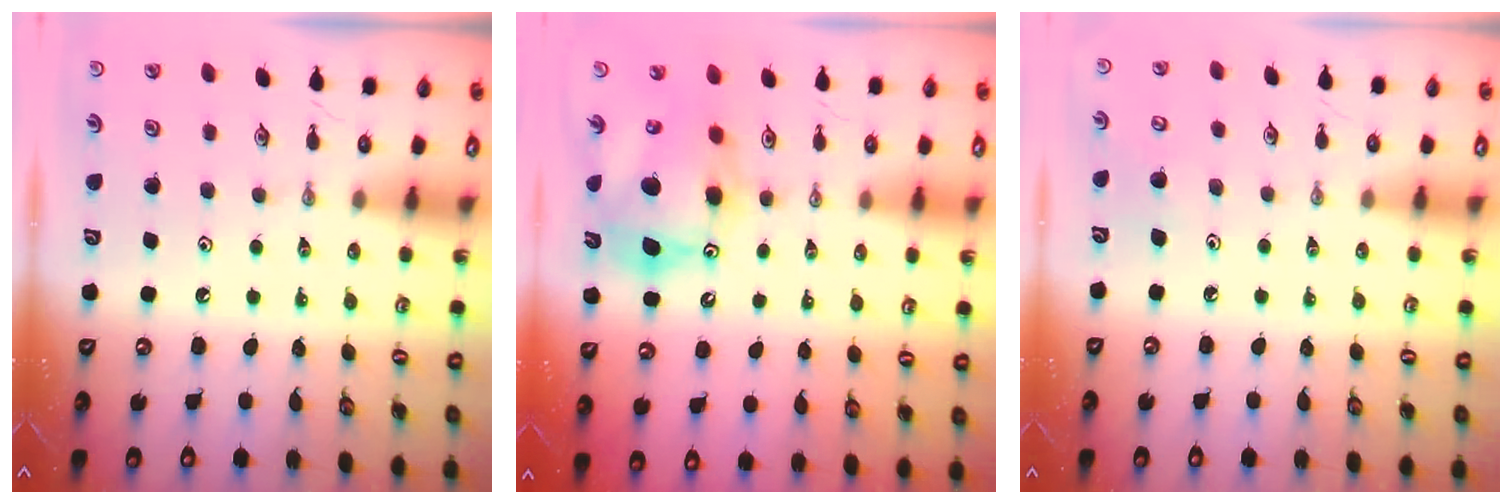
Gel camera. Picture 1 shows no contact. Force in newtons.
{"total": 13.9, "press": 13.8, "slide": 1.6}
{"total": 5.3, "press": 5.1, "slide": 1.6}